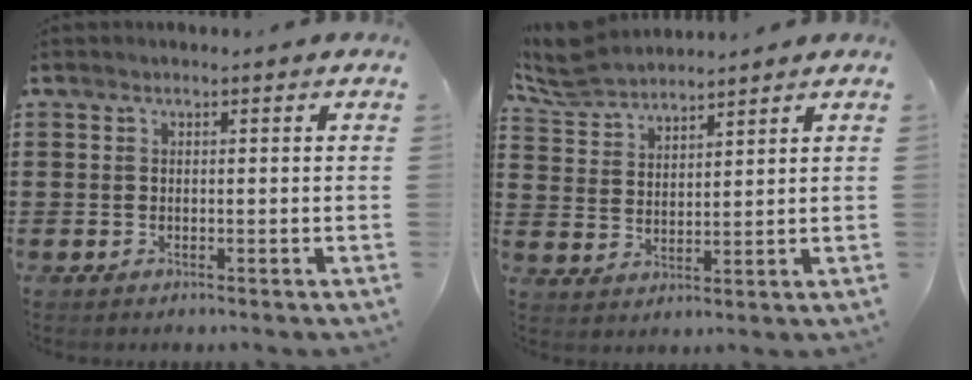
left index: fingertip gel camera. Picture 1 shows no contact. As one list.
[{"total": 5.6, "force": [5.3, 1.2, 1.4], "torque": [-0.048, -0.015, 0.099]}]